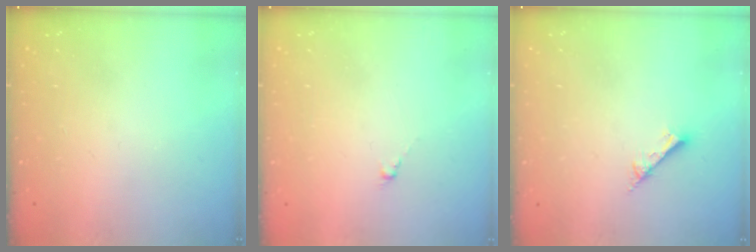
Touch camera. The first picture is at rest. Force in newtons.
{"total": 0.0}
{"total": 3.6, "press": 3.6, "slide": 0.1}